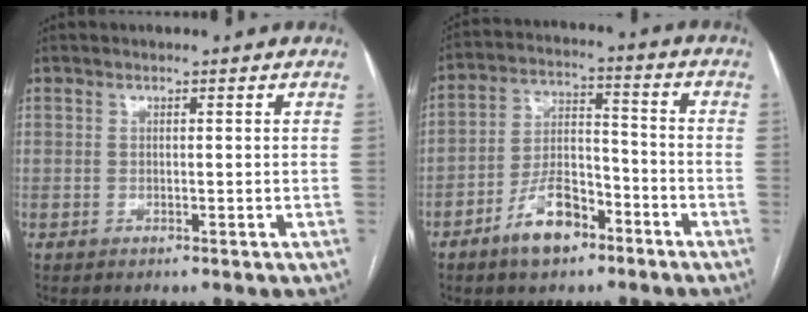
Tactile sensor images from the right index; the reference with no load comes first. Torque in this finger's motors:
{"motor_torque": [0.03, -0.01, -0.23, -0.07]}